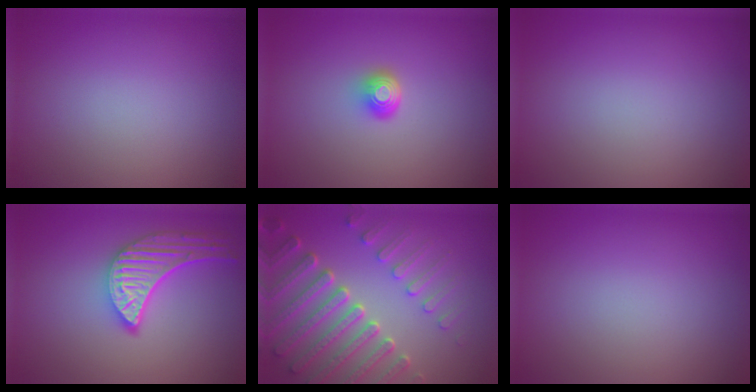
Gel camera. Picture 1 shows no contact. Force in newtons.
{"total": 2.0, "press": 1.3, "slide": 1.5}
{"total": 0.0}
{"total": 5.4, "press": 4.3, "slide": 3.3}
{"total": 7.4, "press": 5.7, "slide": 4.7}
{"total": 0.0}